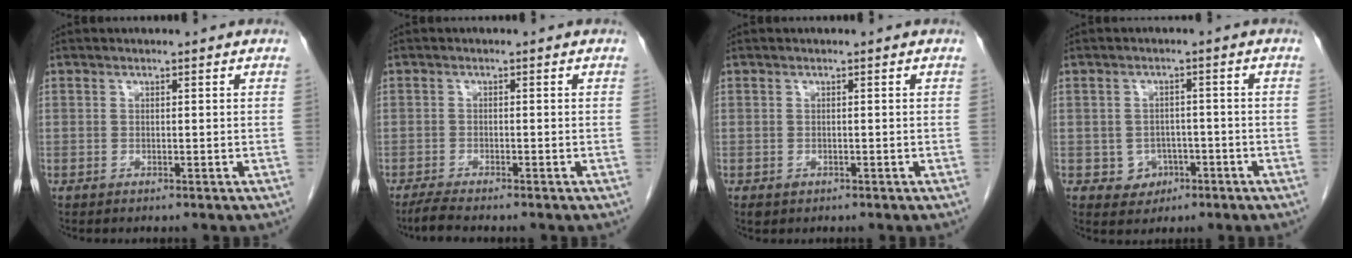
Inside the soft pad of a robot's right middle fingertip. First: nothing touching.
{"total": 2.9, "force": [-2.5, -0.1, 1.4], "torque": [-0.034, -0.008, -0.045]}
{"total": 0.9, "force": [-0.4, 0.7, 0.4], "torque": [-0.008, 0.001, 0.000]}
{"total": 3.7, "force": [-1.3, 3.3, 1.0], "torque": [-0.007, 0.009, -0.009]}